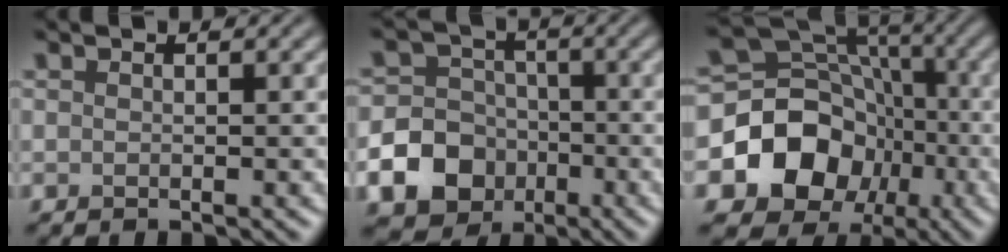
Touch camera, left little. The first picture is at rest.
{"total": 11.2, "force": [-4.4, 9.8, 3.1], "torque": [-0.065, -0.028, -0.099]}
{"total": 10.6, "force": [-3.1, 8.9, 5.0], "torque": [-0.088, 0.005, -0.066]}